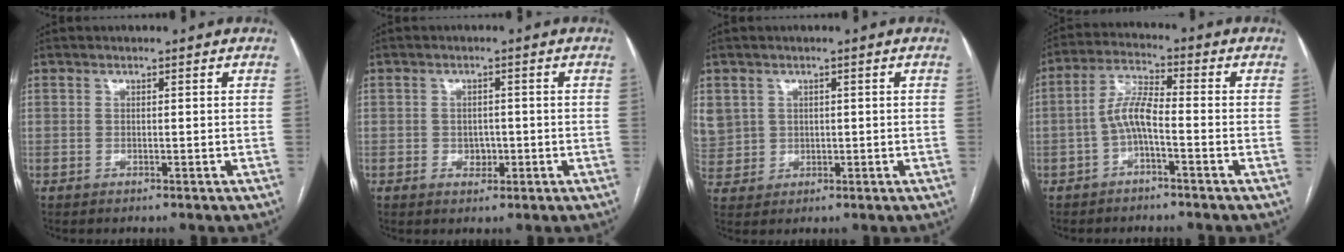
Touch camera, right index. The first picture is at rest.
{"total": 1.0, "force": [-0.5, 0.7, 0.5], "torque": [-0.010, 0.002, -0.005]}
{"total": 8.4, "force": [2.1, 7.8, 2.1], "torque": [-0.082, 0.023, 0.065]}
{"total": 5.7, "force": [-1.7, 1.2, 5.3], "torque": [-0.108, 0.016, -0.036]}